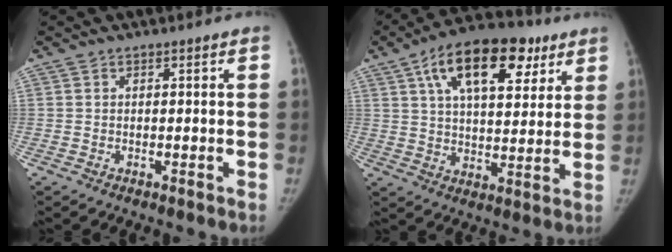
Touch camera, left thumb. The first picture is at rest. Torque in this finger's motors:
{"motor_torque": [2.94, 2.06, 1.89, -0.88, 0.53]}